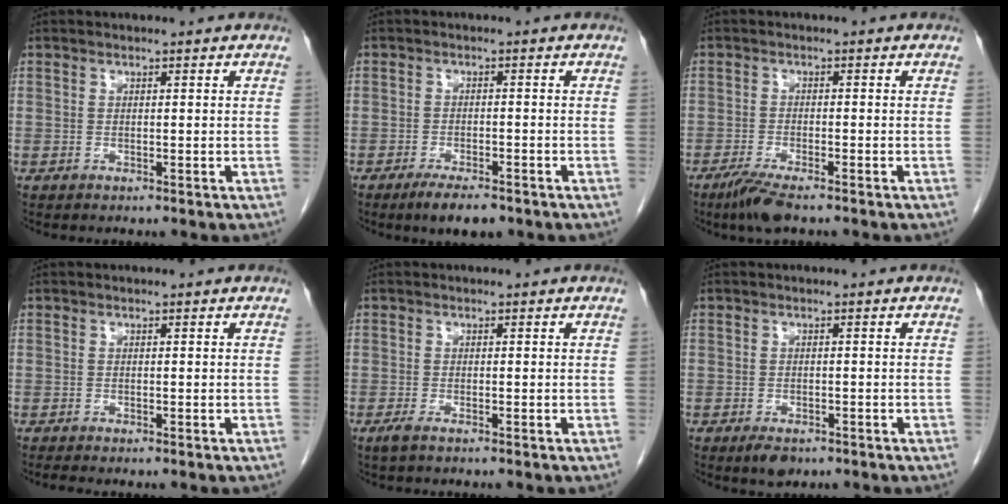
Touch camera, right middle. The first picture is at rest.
{"total": 4.4, "force": [-3.2, 1.1, 2.9], "torque": [-0.052, -0.006, -0.049]}
{"total": 4.4, "force": [-3.2, 0.5, 3.0], "torque": [-0.062, -0.011, -0.060]}
{"total": 0.6, "force": [-0.5, -0.2, 0.2], "torque": [-0.006, 0.000, -0.009]}
{"total": 1.3, "force": [-0.9, 0.1, 1.0], "torque": [-0.025, -0.005, -0.019]}
{"total": 2.6, "force": [-1.7, 1.3, 1.6], "torque": [-0.030, -0.003, -0.021]}